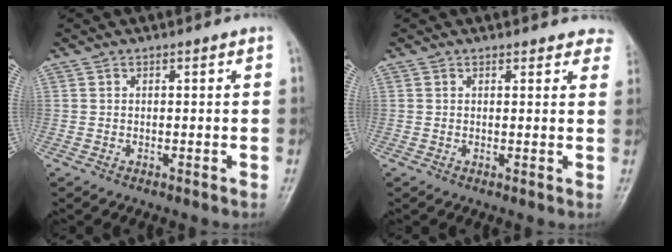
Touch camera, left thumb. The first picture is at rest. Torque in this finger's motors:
{"motor_torque": [-0.06, 0.02, -0.15, -0.28, 0.03]}